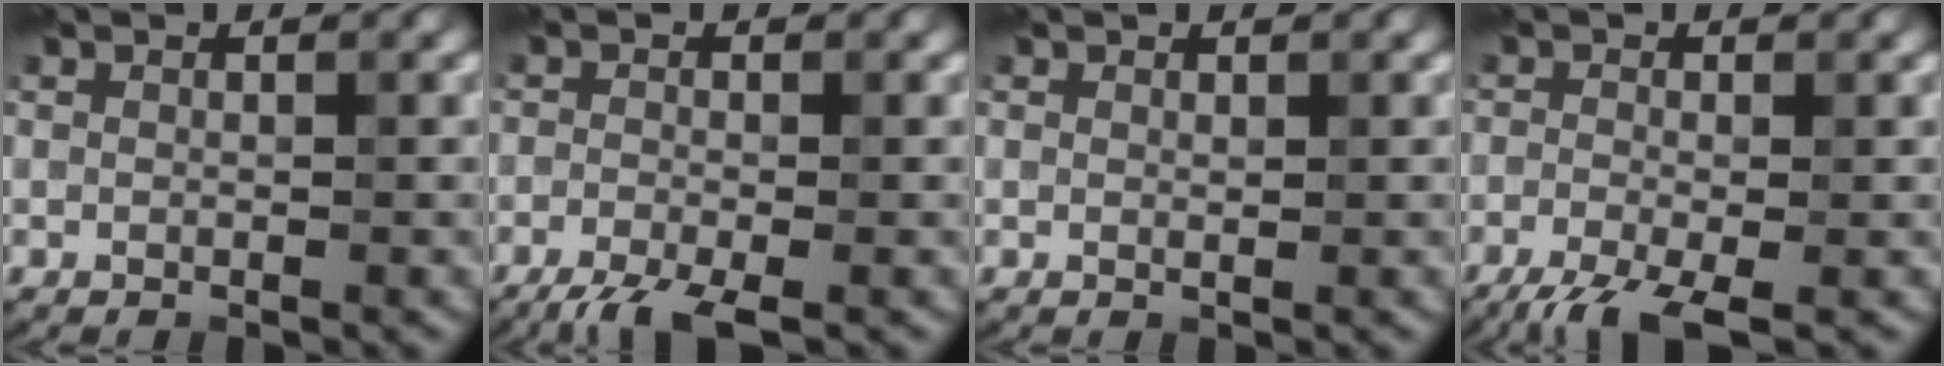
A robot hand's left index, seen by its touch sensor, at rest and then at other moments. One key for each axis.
{"total": 4.0, "fx": -2.9, "fy": 0.7, "fz": 2.6, "tx": -0.048, "ty": -0.008, "tz": -0.061}
{"total": 0.0}
{"total": 5.0, "fx": -3.3, "fy": 1.2, "fz": 3.5, "tx": -0.067, "ty": -0.014, "tz": -0.067}